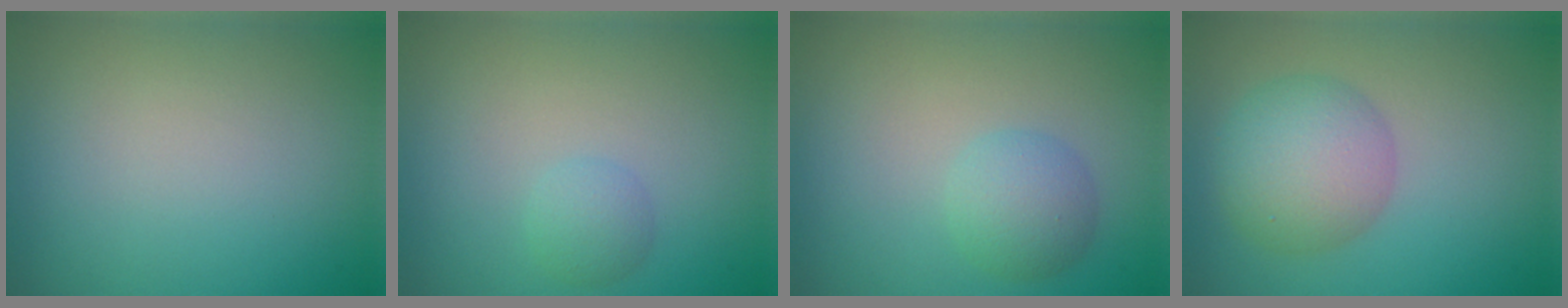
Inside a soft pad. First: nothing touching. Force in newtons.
{"total": 1.5, "press": 1.5, "slide": 0.0}
{"total": 2.8, "press": 2.8, "slide": 0.1}
{"total": 5.6, "press": 5.6, "slide": 0.1}